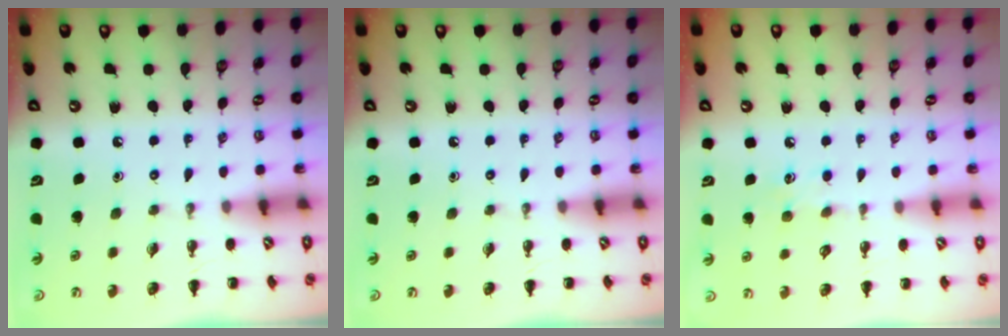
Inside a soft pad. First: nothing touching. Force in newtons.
{"total": 0.0}
{"total": 5.5, "press": 5.2, "slide": 1.8}